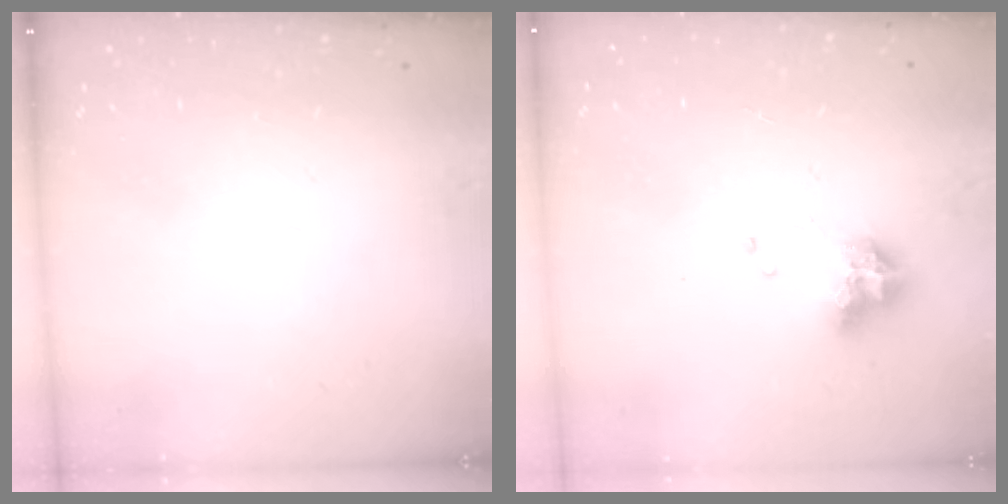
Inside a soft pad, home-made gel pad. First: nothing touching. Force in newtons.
{"total": 9.6, "press": 9.6, "slide": 0.8}